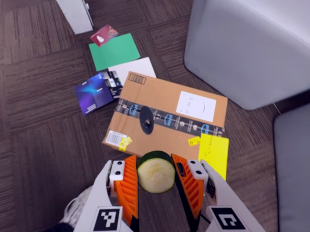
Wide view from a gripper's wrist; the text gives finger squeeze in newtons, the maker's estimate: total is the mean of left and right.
{"total": 10.4, "left": 10.9, "right": 10.0}